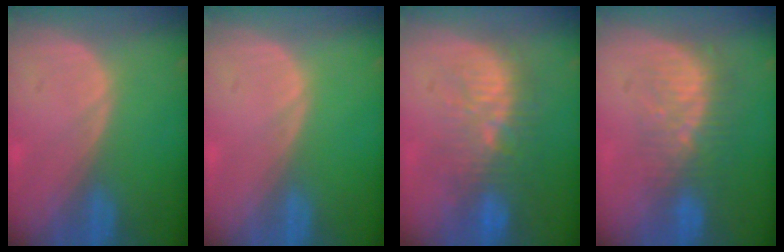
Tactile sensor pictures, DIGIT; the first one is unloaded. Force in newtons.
{"total": 0.0}
{"total": 9.5, "press": 8.9, "slide": 3.2}
{"total": 8.4, "press": 7.5, "slide": 3.9}